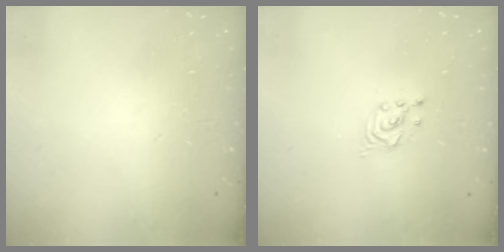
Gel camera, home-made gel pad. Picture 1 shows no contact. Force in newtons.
{"total": 2.5, "press": 2.5, "slide": 0.3}